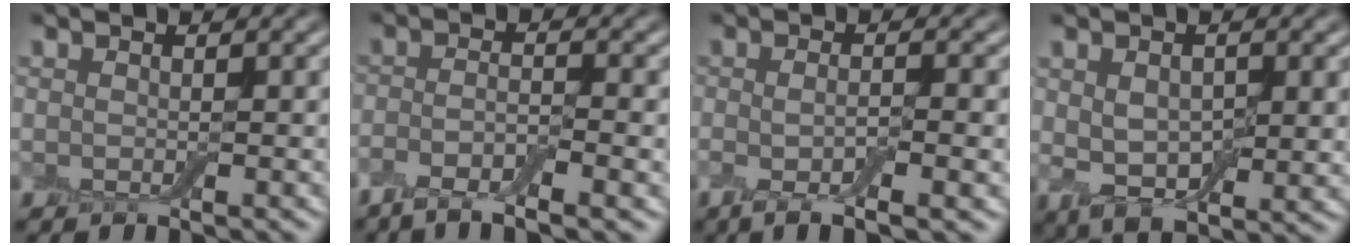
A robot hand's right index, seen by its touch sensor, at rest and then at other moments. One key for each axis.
{"total": 5.1, "fx": -3.2, "fy": 1.1, "fz": 3.8, "tx": -0.069, "ty": -0.009, "tz": -0.064}
{"total": 5.3, "fx": -2.0, "fy": 1.2, "fz": 4.8, "tx": -0.082, "ty": -0.011, "tz": -0.035}
{"total": 6.4, "fx": -0.2, "fy": 3.2, "fz": 5.5, "tx": -0.096, "ty": -0.012, "tz": 0.002}